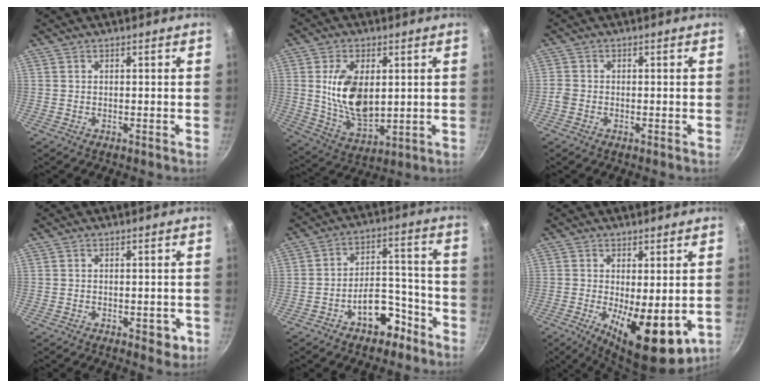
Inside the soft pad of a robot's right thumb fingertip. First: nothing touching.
{"total": 13.3, "force": [1.9, 7.6, 10.7], "torque": [-0.179, -0.018, 0.047]}
{"total": 1.7, "force": [-0.6, 1.4, 0.9], "torque": [-0.017, 0.002, -0.016]}
{"total": 3.2, "force": [-1.3, 1.7, 2.4], "torque": [-0.015, 0.002, -0.013]}
{"total": 9.7, "force": [-5.6, 5.5, 5.7], "torque": [-0.065, 0.063, -0.088]}
{"total": 14.2, "force": [-3.6, 5.5, 12.6], "torque": [-0.181, -0.028, -0.035]}